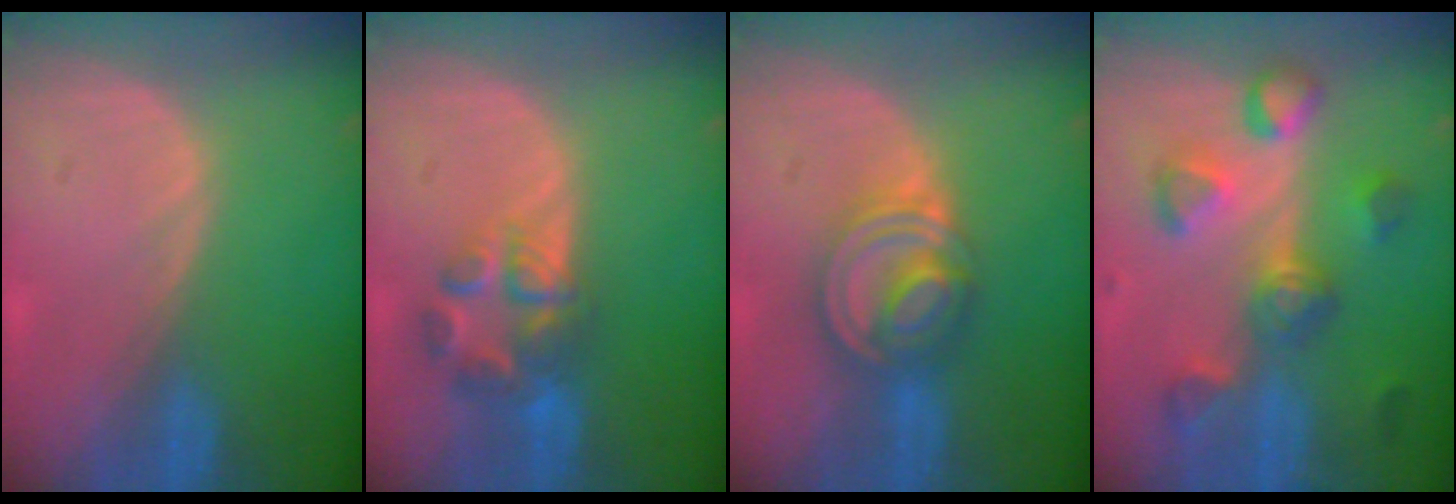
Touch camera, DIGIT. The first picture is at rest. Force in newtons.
{"total": 7.0, "press": 5.9, "slide": 3.6}
{"total": 7.9, "press": 6.7, "slide": 4.0}
{"total": 8.2, "press": 8.1, "slide": 1.2}